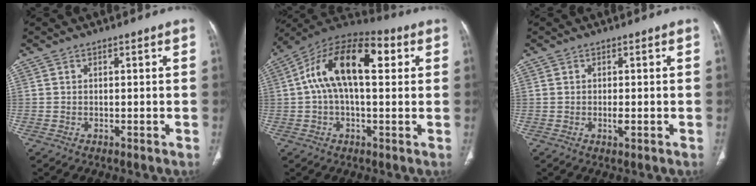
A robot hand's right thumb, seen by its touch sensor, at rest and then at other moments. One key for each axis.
{"total": 17.0, "fx": 3.6, "fy": 8.3, "fz": 14.5, "tx": -0.241, "ty": 0.044, "tz": 0.052}
{"total": 0.9, "fx": -0.2, "fy": 0.3, "fz": 0.9, "tx": -0.019, "ty": -0.003, "tz": -0.002}